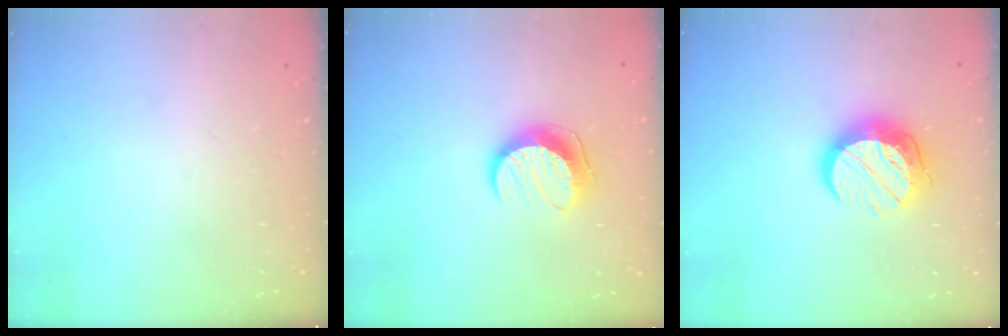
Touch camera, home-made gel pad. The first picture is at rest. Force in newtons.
{"total": 10.0, "press": 10.0, "slide": 0.1}
{"total": 13.0, "press": 12.9, "slide": 1.2}